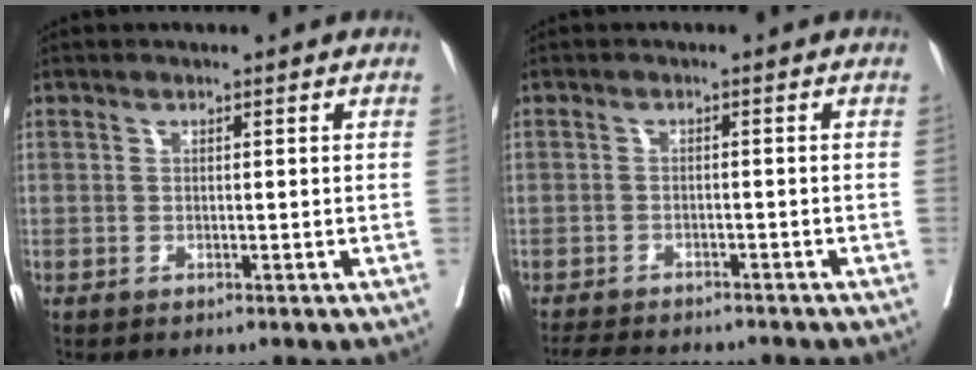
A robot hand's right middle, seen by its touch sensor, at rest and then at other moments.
{"total": 8.0, "force": [-7.2, 1.9, 2.8], "torque": [-0.041, -0.008, -0.102]}